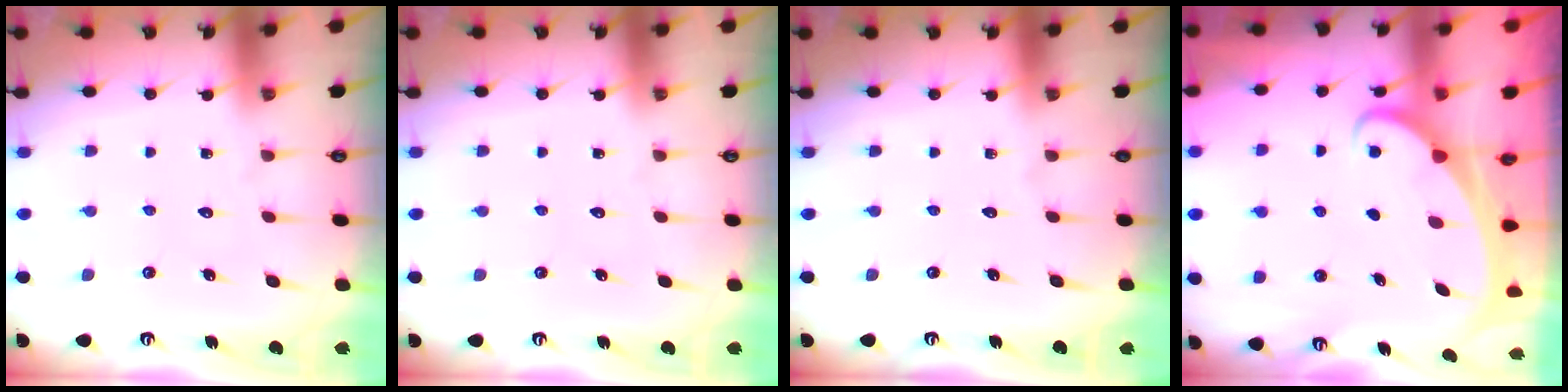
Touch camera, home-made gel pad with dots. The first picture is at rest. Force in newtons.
{"total": 0.0}
{"total": 0.0}
{"total": 2.1, "press": 2.0, "slide": 0.3}